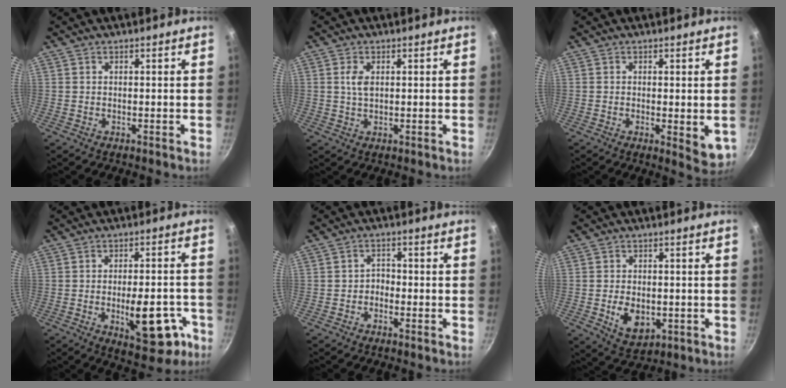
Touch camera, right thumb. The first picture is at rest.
{"total": 2.8, "force": [0.6, 1.5, 2.3], "torque": [-0.043, -0.001, 0.013]}
{"total": 5.2, "force": [-0.5, 2.1, 4.8], "torque": [-0.061, -0.013, -0.005]}
{"total": 13.9, "force": [-4.8, 6.4, 11.4], "torque": [-0.120, 0.024, -0.055]}
{"total": 2.1, "force": [-1.2, 1.4, 0.9], "torque": [-0.002, 0.019, -0.024]}
{"total": 7.4, "force": [-1.5, 5.0, 5.3], "torque": [-0.073, -0.002, -0.013]}